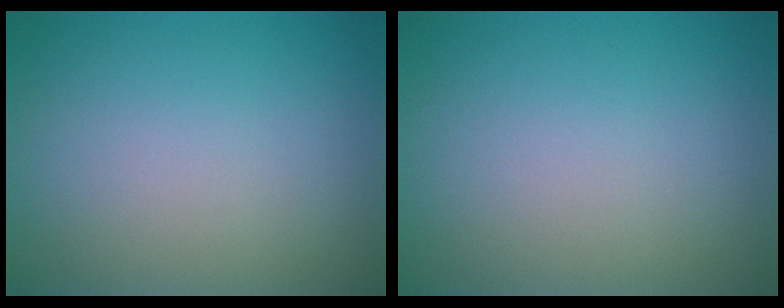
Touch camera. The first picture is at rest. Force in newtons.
{"total": 0.0}